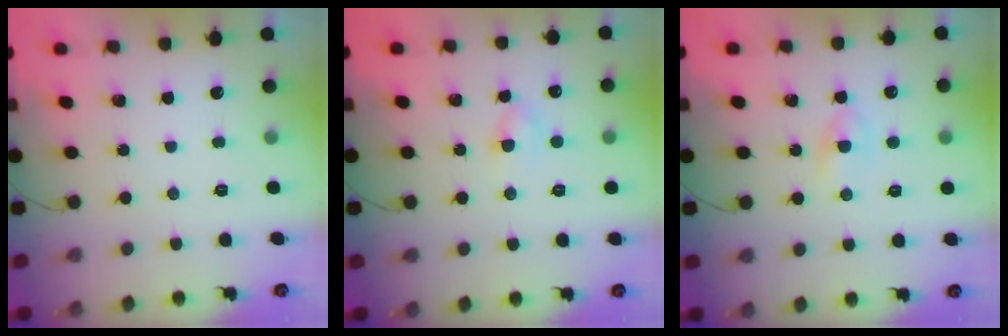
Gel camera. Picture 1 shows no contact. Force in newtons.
{"total": 2.1, "press": 1.9, "slide": 0.9}
{"total": 2.1, "press": 2.0, "slide": 0.7}